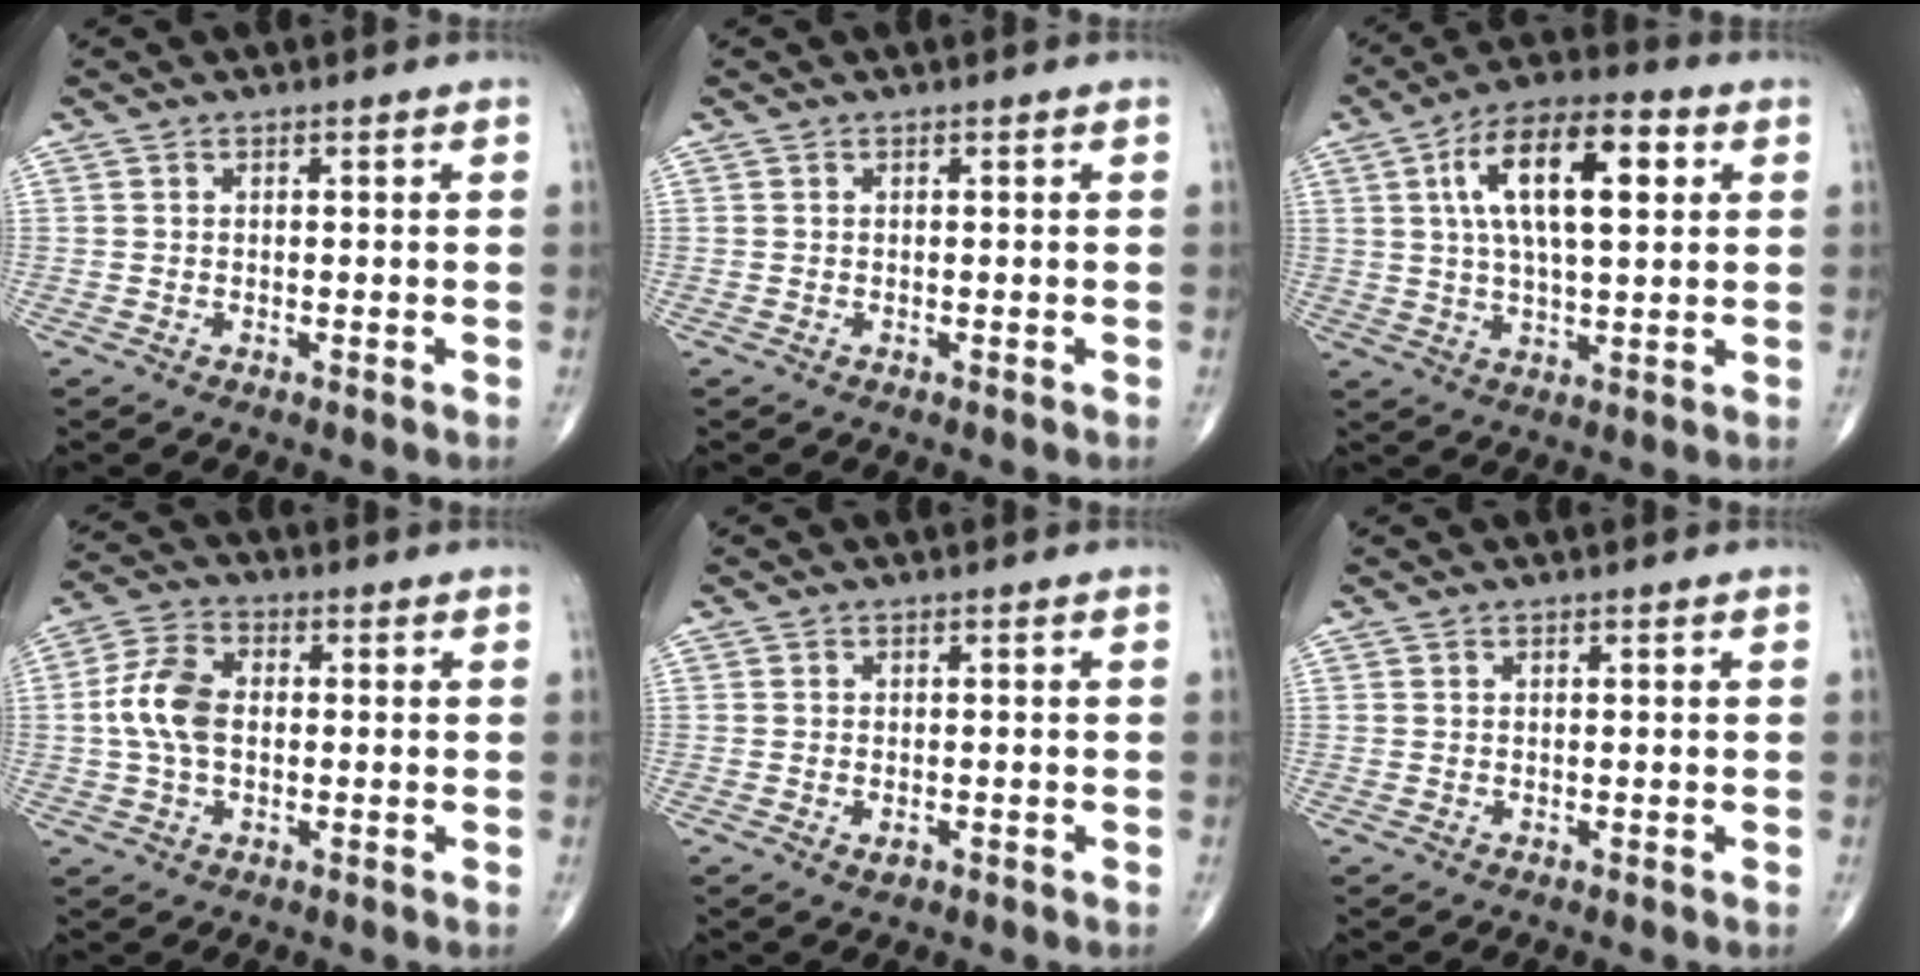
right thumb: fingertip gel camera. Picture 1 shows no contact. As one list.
[{"total": 0.0}, {"total": 16.6, "force": [4.6, 7.0, 14.3], "torque": [-0.229, 0.010, 0.071]}, {"total": 8.6, "force": [0.0, 5.4, 6.8], "torque": [-0.139, 0.019, -0.006]}, {"total": 1.5, "force": [-0.6, 0.9, 1.0], "torque": [-0.016, 0.002, -0.008]}, {"total": 0.0}]